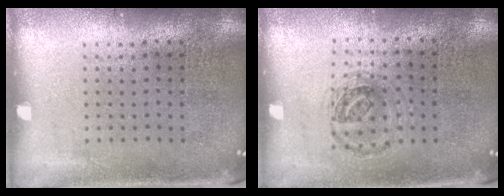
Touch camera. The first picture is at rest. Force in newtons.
{"total": 1.0, "press": 0.9, "slide": 0.2}